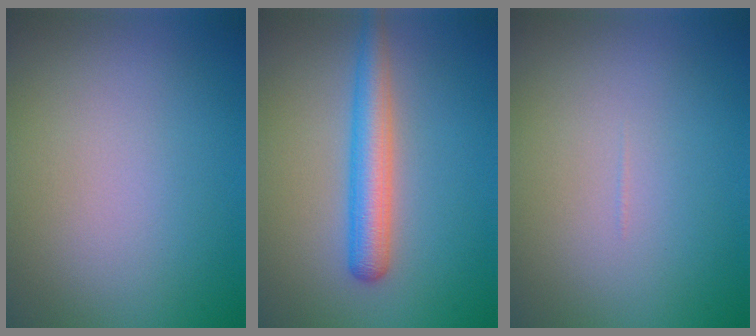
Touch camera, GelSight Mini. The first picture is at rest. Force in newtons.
{"total": 3.9, "press": 3.9, "slide": 0.1}
{"total": 0.0}